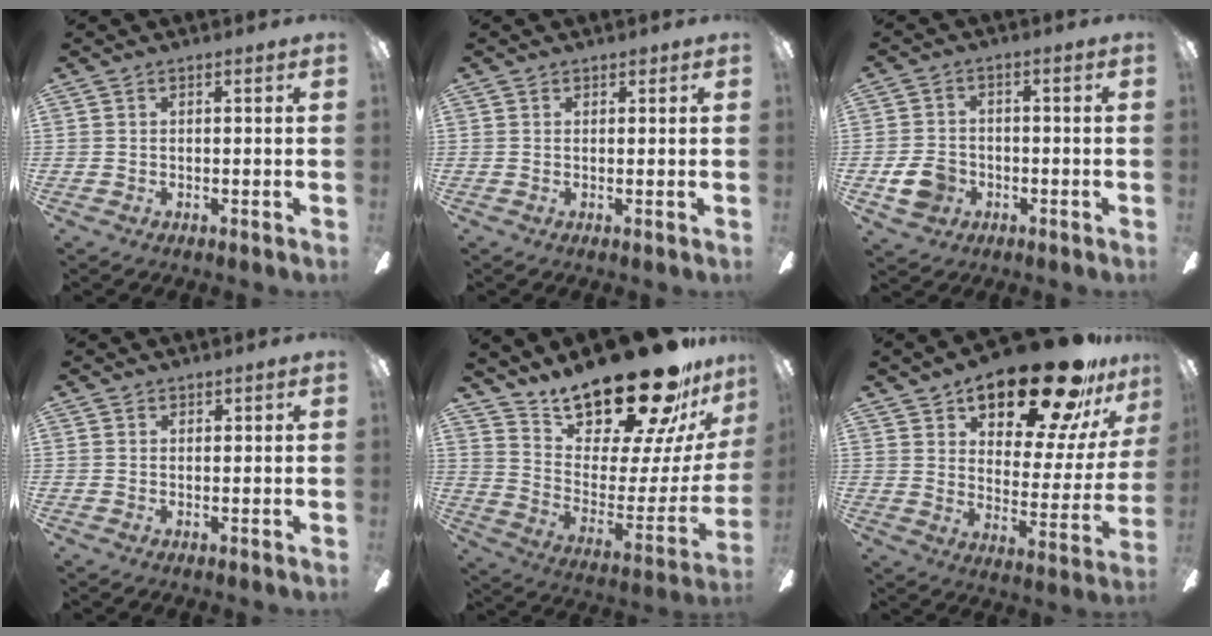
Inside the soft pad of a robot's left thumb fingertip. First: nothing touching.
{"total": 1.0, "force": [0.8, 0.6, 0.2], "torque": [0.005, -0.002, 0.012]}
{"total": 7.1, "force": [-2.4, 5.7, 3.5], "torque": [-0.075, 0.013, -0.044]}
{"total": 0.9, "force": [0.8, 0.4, 0.0], "torque": [0.008, -0.004, 0.014]}
{"total": 26.4, "force": [22.1, 7.0, 12.6], "torque": [-0.175, -0.182, 0.384]}
{"total": 23.6, "force": [18.4, 7.5, 12.6], "torque": [-0.181, -0.128, 0.301]}